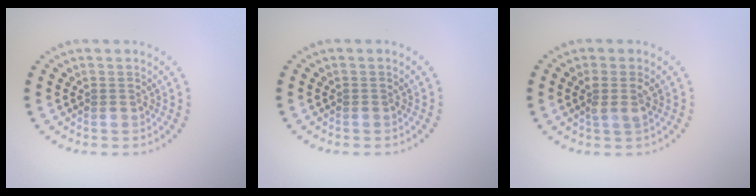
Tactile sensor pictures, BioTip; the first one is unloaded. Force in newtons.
{"total": 0.0}
{"total": 1.7, "press": 1.6, "slide": 0.7}